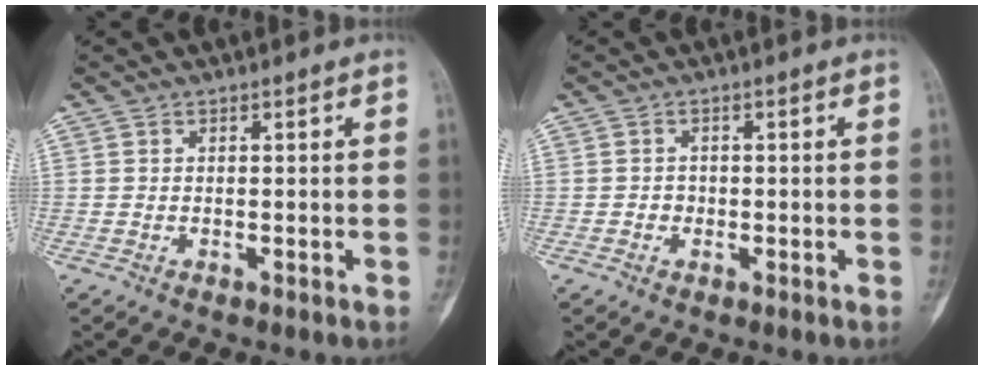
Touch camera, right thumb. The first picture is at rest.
{"total": 1.3, "force": [-0.4, 1.2, 0.4], "torque": [0.001, 0.006, -0.008]}